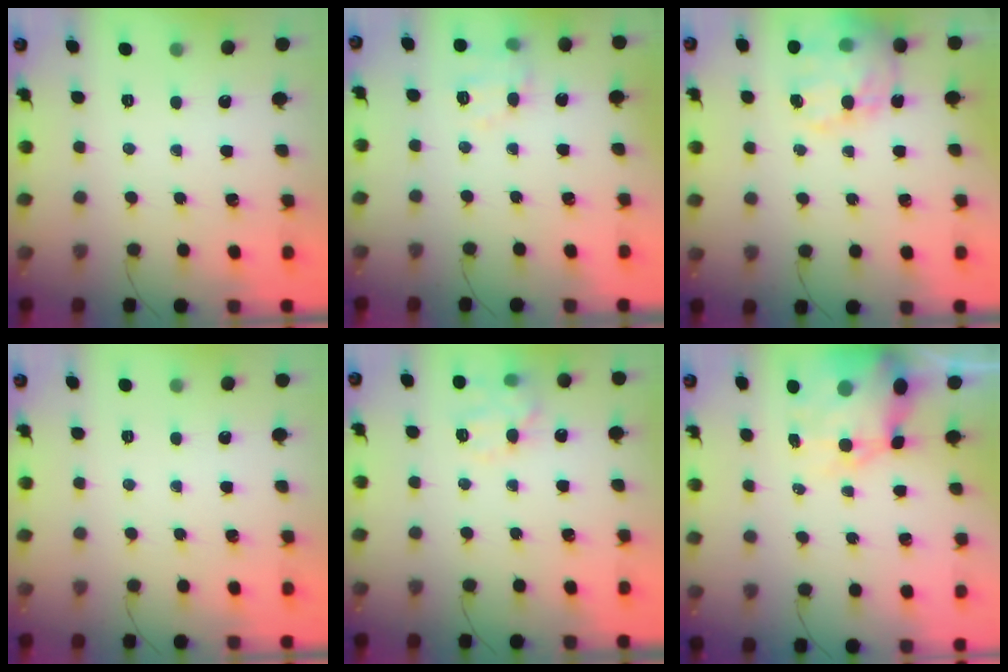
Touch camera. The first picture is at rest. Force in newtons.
{"total": 9.8, "press": 9.7, "slide": 1.4}
{"total": 20.7, "press": 20.2, "slide": 4.2}
{"total": 0.0}
{"total": 10.9, "press": 10.8, "slide": 1.5}
{"total": 8.9, "press": 8.5, "slide": 2.6}